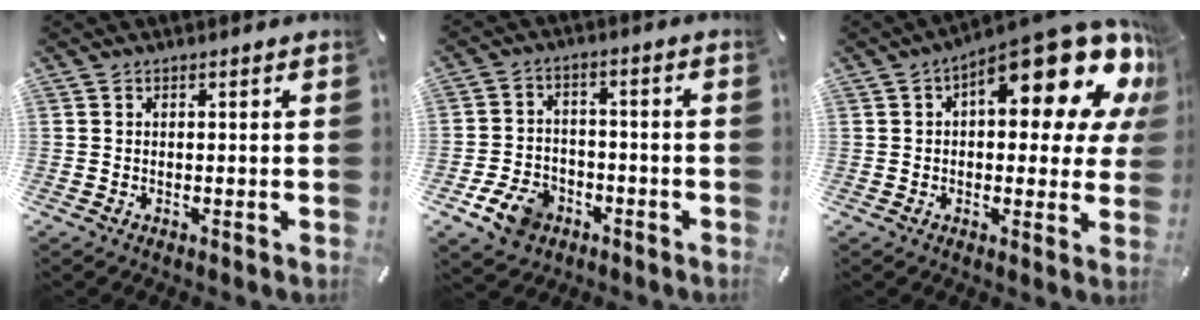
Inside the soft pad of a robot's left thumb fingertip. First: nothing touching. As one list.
[{"total": 8.9, "force": [-4.7, 6.5, 3.9], "torque": [-0.071, 0.034, -0.084]}, {"total": 19.5, "force": [9.6, 7.4, 15.3], "torque": [-0.198, -0.079, 0.151]}]